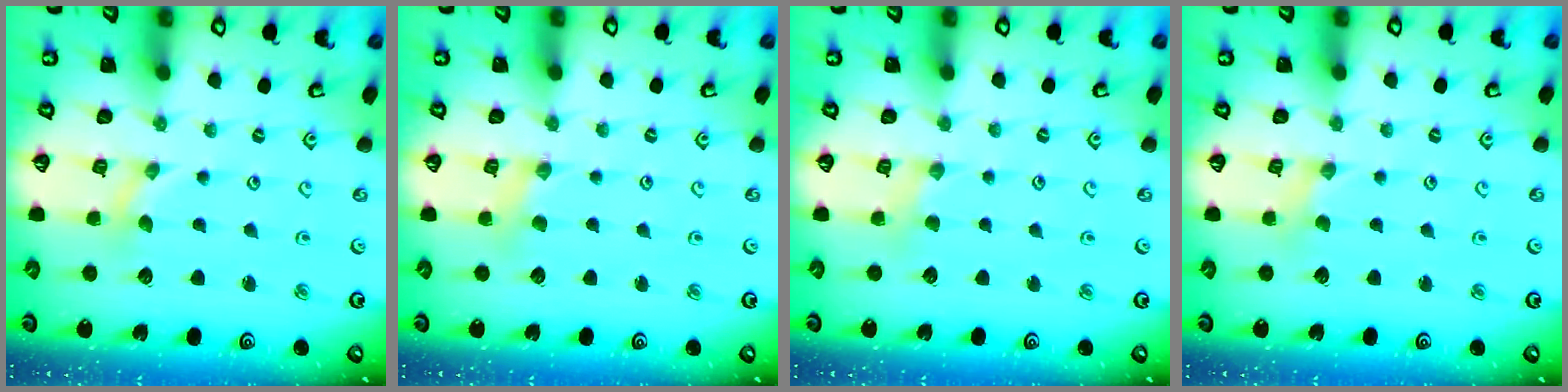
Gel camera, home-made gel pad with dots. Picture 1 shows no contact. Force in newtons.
{"total": 2.7, "press": 2.6, "slide": 0.5}
{"total": 2.5, "press": 2.5, "slide": 0.3}
{"total": 0.0}